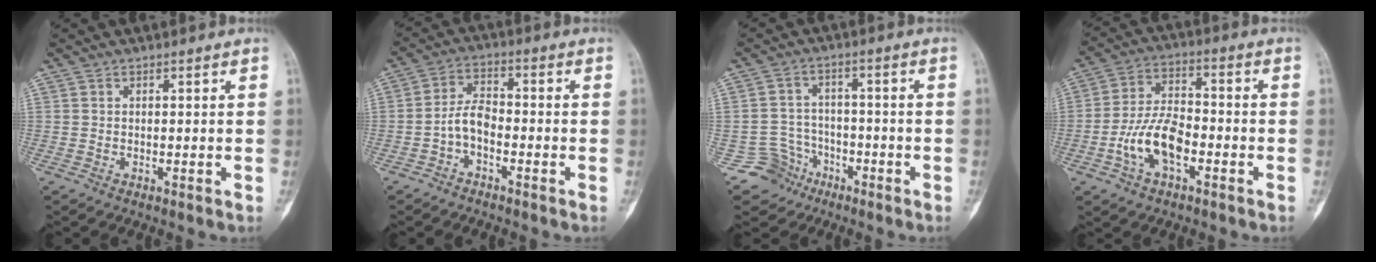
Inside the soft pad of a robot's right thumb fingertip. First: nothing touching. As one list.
[{"total": 5.0, "force": [-2.1, 2.8, 3.6], "torque": [-0.062, 0.030, -0.048]}, {"total": 6.3, "force": [-3.9, 5.0, -0.6], "torque": [0.045, 0.040, -0.069]}, {"total": 10.9, "force": [-3.8, 5.7, 8.4], "torque": [-0.156, 0.034, -0.074]}]